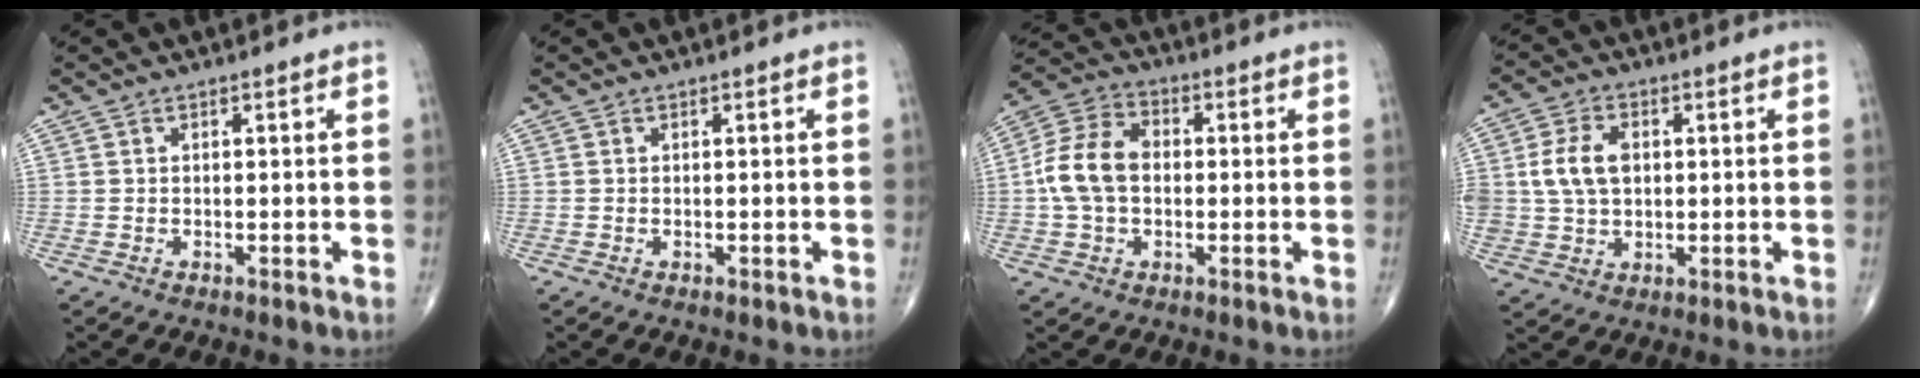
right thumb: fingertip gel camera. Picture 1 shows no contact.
{"total": 0.0}
{"total": 10.5, "force": [-0.2, 7.3, 7.5], "torque": [-0.144, 0.029, -0.014]}
{"total": 8.1, "force": [1.1, 5.7, 5.7], "torque": [-0.102, 0.004, 0.023]}